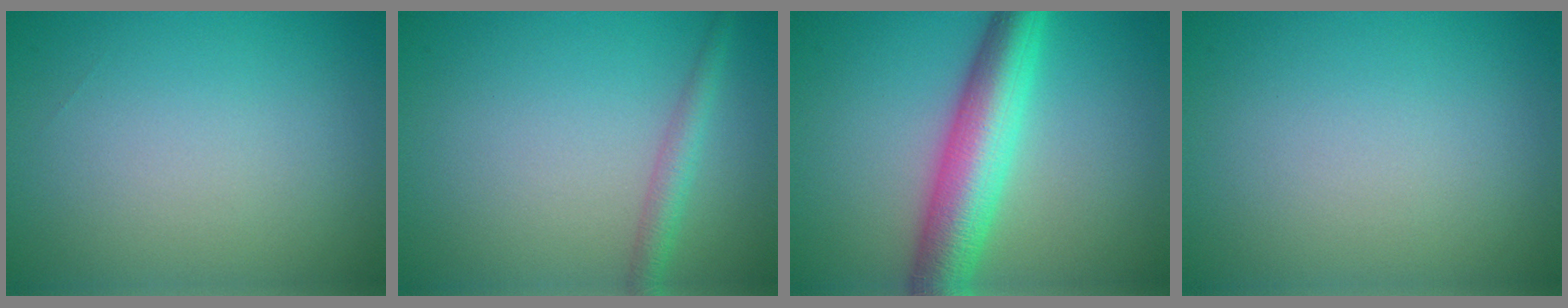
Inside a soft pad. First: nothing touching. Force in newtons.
{"total": 2.1, "press": 2.1, "slide": 0.1}
{"total": 7.3, "press": 7.3, "slide": 0.1}
{"total": 0.0}